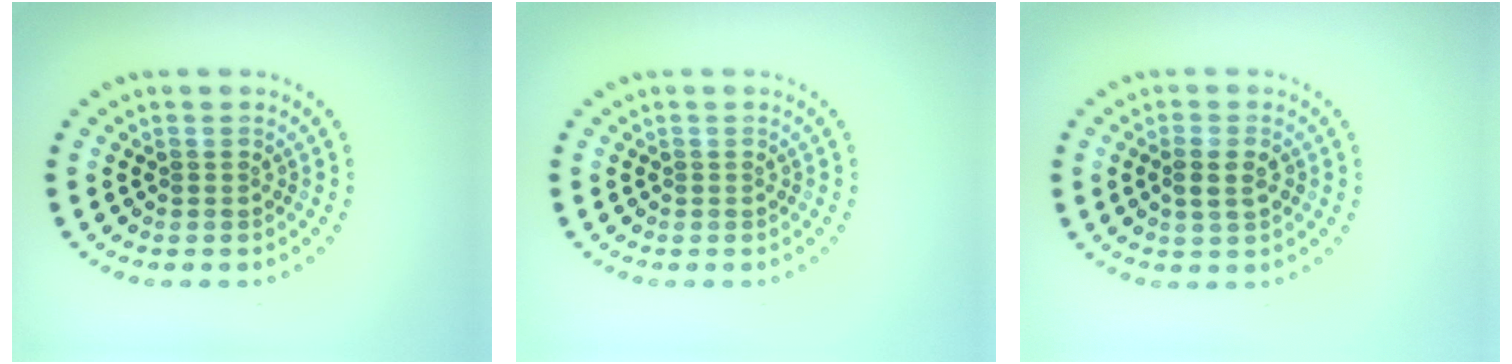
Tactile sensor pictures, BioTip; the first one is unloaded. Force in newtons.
{"total": 0.0}
{"total": 1.7, "press": 1.7, "slide": 0.3}